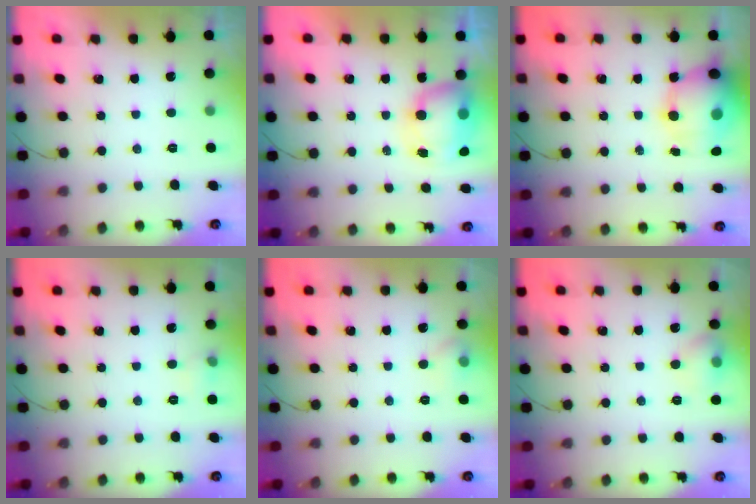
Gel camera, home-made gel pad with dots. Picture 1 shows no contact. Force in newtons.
{"total": 9.2, "press": 8.9, "slide": 2.4}
{"total": 15.4, "press": 14.8, "slide": 4.4}
{"total": 4.2, "press": 4.0, "slide": 1.3}
{"total": 7.3, "press": 5.3, "slide": 5.0}
{"total": 6.9, "press": 6.7, "slide": 1.7}